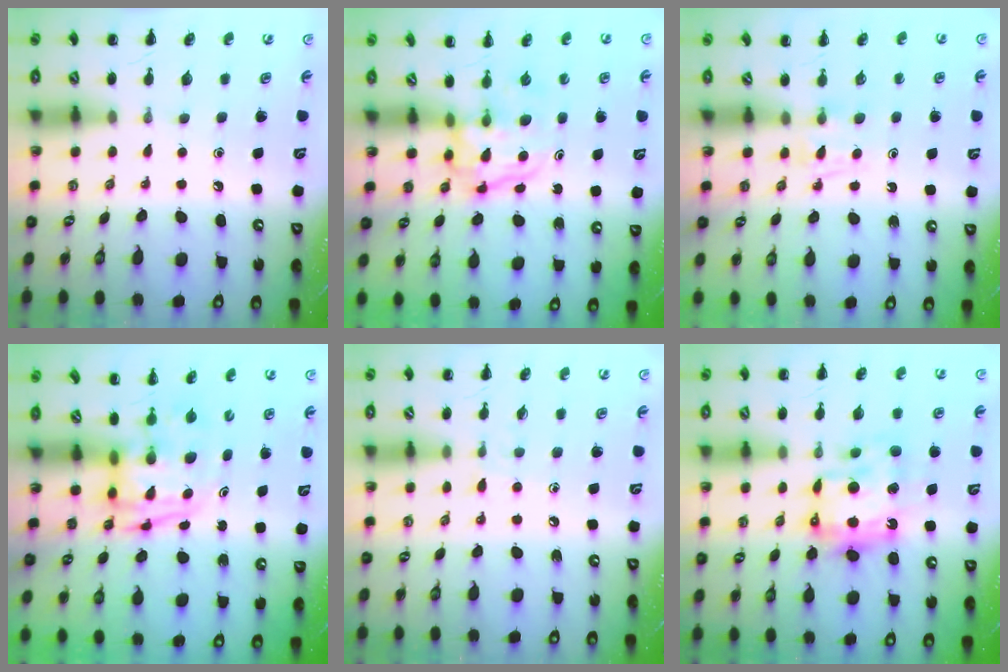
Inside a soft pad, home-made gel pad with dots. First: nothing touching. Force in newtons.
{"total": 3.8, "press": 3.8, "slide": 0.4}
{"total": 3.0, "press": 2.8, "slide": 1.1}
{"total": 3.8, "press": 3.7, "slide": 0.7}
{"total": 4.4, "press": 4.0, "slide": 1.8}
{"total": 12.2, "press": 12.2, "slide": 1.4}